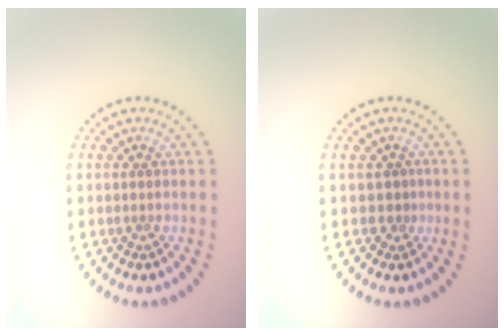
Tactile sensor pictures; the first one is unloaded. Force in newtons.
{"total": 0.8, "press": 0.5, "slide": 0.6}